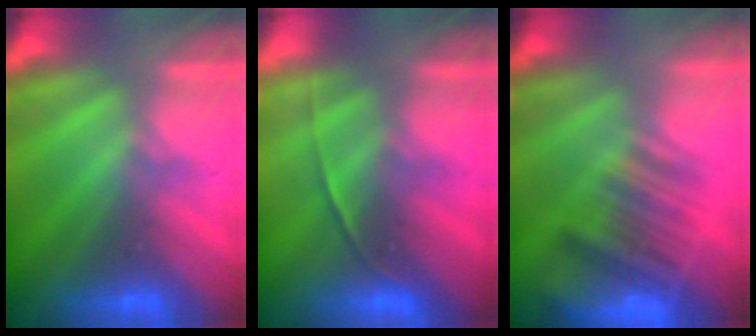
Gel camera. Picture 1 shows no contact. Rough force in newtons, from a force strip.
{"total": 1.8}
{"total": 5.9}